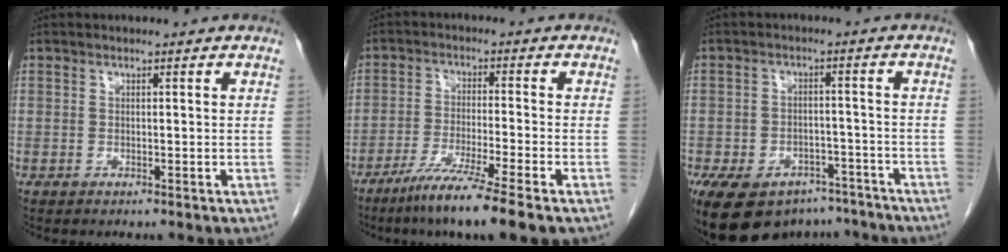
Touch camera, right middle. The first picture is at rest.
{"total": 9.8, "force": [-6.8, -0.9, 7.0], "torque": [-0.124, -0.031, -0.116]}
{"total": 17.2, "force": [-11.9, 10.1, 7.1], "torque": [-0.173, 0.000, -0.159]}